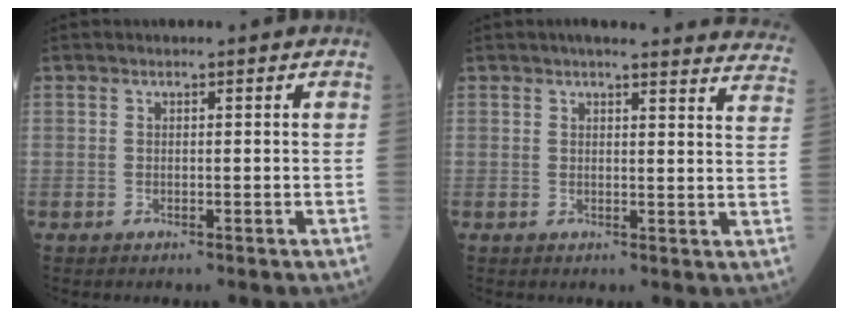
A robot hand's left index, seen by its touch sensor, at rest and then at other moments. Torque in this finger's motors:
{"motor_torque": [-0.60, -1.02, -0.14, 0.00]}